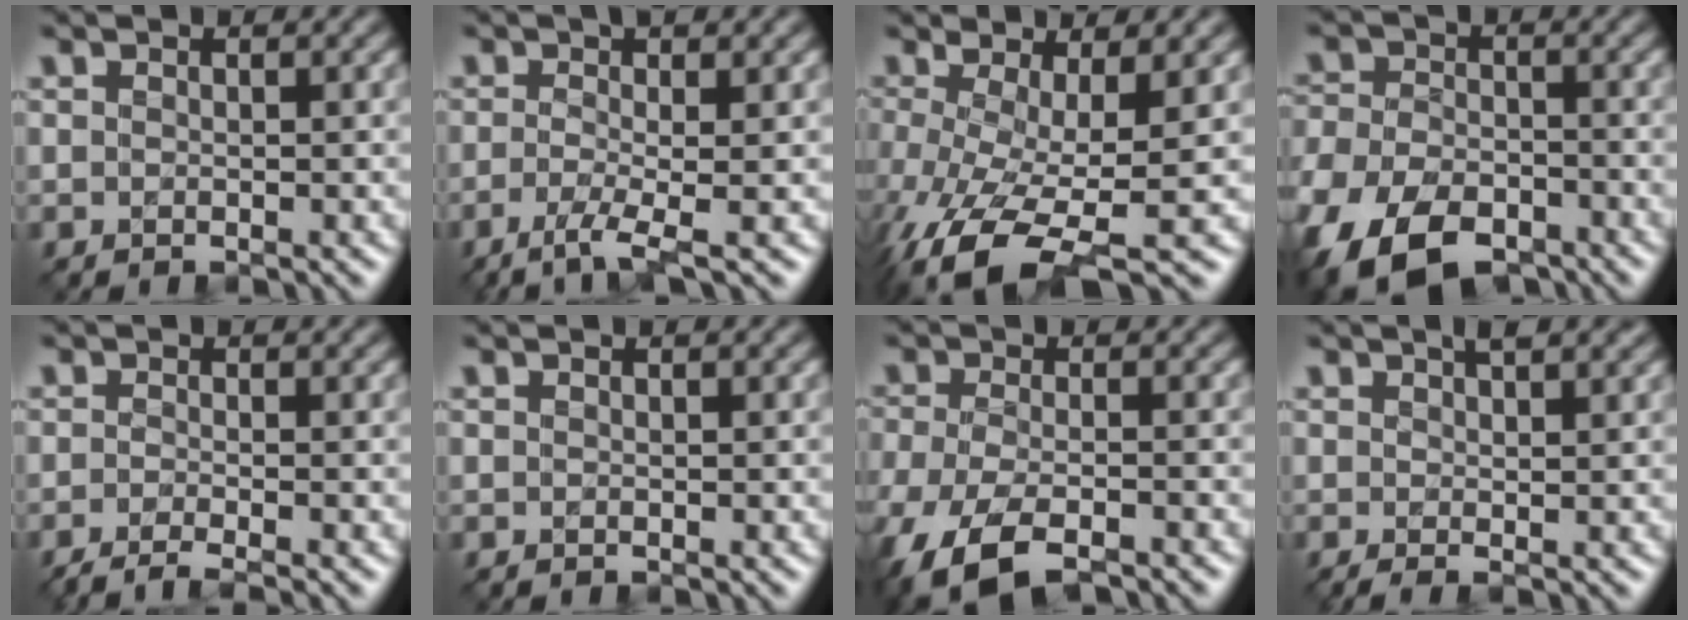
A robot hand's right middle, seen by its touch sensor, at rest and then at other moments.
{"total": 3.6, "force": [-1.1, 0.7, 3.4], "torque": [-0.062, 0.000, -0.030]}
{"total": 7.8, "force": [-3.0, 2.3, 6.8], "torque": [-0.137, -0.006, -0.063]}
{"total": 10.5, "force": [-6.6, 5.6, 5.9], "torque": [-0.133, -0.018, -0.127]}
{"total": 2.3, "force": [-1.6, 0.5, 1.6], "torque": [-0.019, 0.001, -0.040]}
{"total": 0.0}
{"total": 7.4, "force": [-5.2, 2.4, 4.8], "torque": [-0.097, -0.013, -0.098]}
{"total": 3.3, "force": [1.1, 1.1, 3.0], "torque": [-0.026, 0.011, 0.005]}